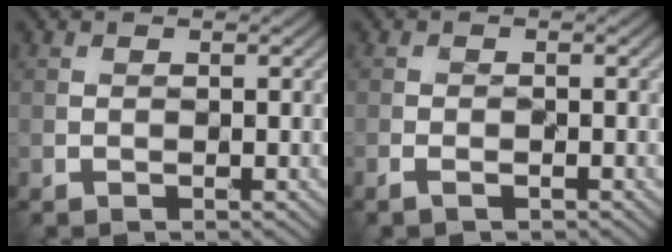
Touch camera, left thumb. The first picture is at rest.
{"total": 1.8, "force": [-1.1, 0.7, 1.2], "torque": [-0.027, -0.001, -0.022]}